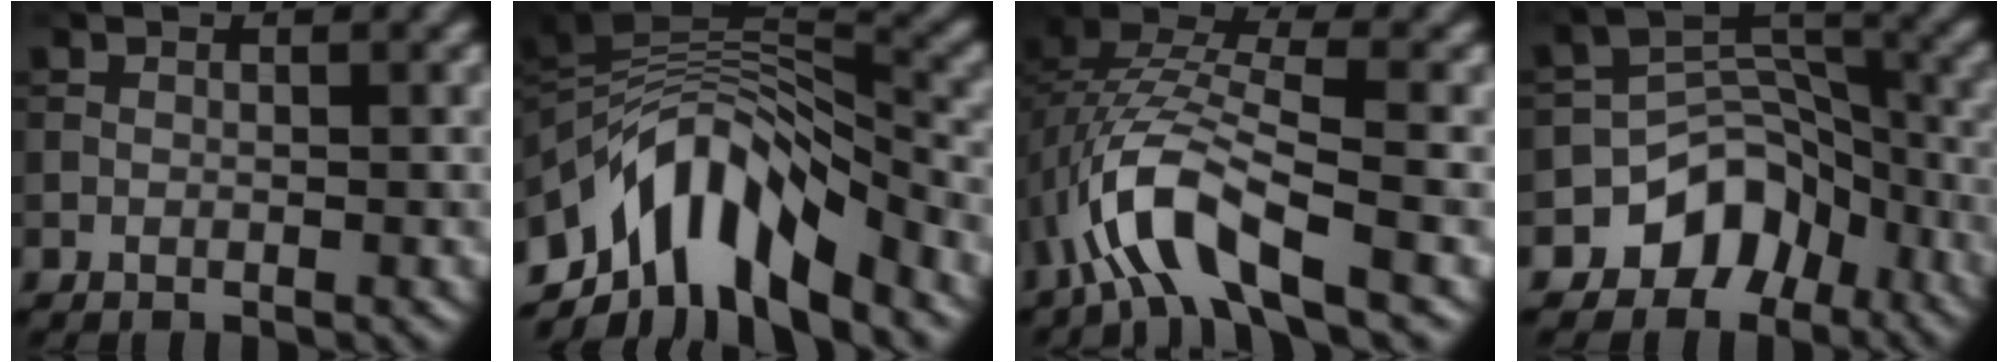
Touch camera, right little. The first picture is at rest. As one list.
[{"total": 10.5, "force": [-6.4, 4.8, 6.9], "torque": [-0.105, 0.003, -0.118]}, {"total": 8.3, "force": [-3.8, 2.8, 6.8], "torque": [-0.147, 0.009, -0.083]}, {"total": 7.1, "force": [-4.2, 5.1, 2.6], "torque": [-0.018, -0.002, -0.074]}]